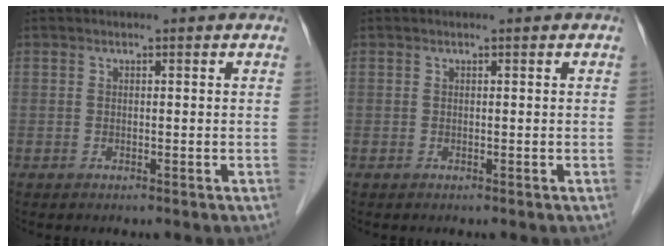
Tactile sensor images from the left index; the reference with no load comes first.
{"total": 0.0}